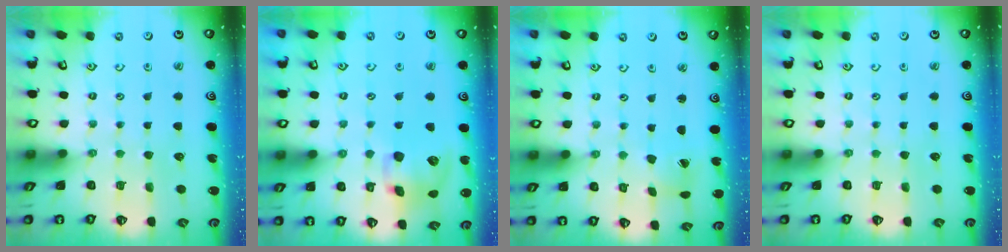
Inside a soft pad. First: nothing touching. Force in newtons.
{"total": 11.7, "press": 11.5, "slide": 1.8}
{"total": 2.6, "press": 2.6, "slide": 0.3}
{"total": 0.0}